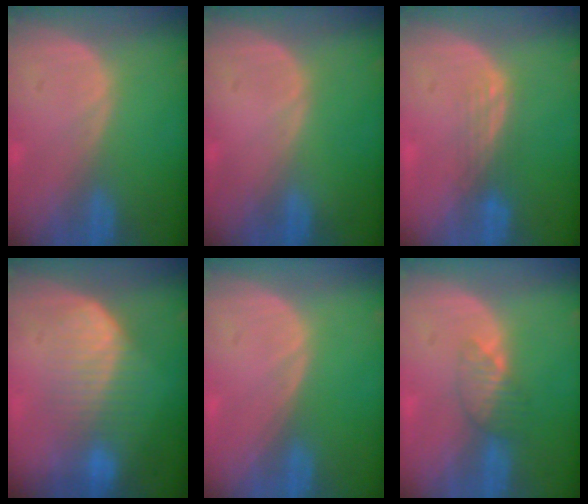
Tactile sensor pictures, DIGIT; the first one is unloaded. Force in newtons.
{"total": 0.0}
{"total": 3.0, "press": 2.5, "slide": 1.7}
{"total": 6.8, "press": 6.6, "slide": 1.4}
{"total": 0.0}
{"total": 3.6, "press": 3.2, "slide": 1.6}